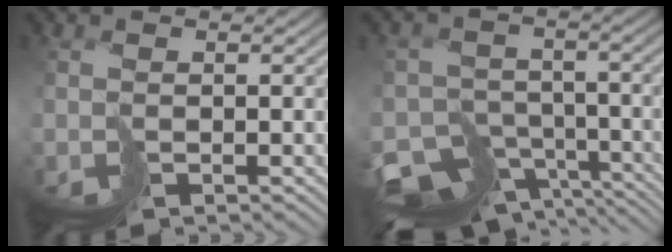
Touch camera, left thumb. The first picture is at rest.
{"total": 12.0, "force": [-8.6, 7.0, 4.7], "torque": [-0.108, -0.039, -0.116]}